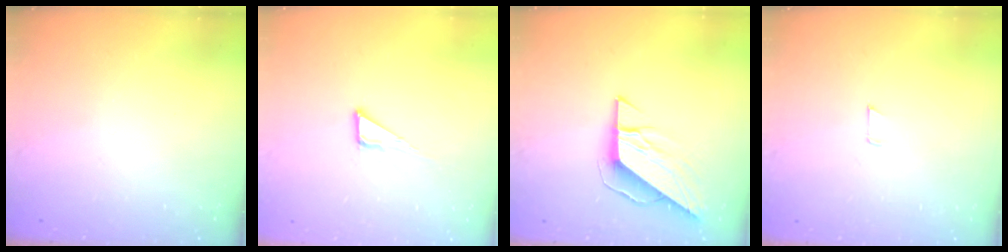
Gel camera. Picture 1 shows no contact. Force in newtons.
{"total": 5.0, "press": 5.0, "slide": 0.1}
{"total": 11.1, "press": 11.0, "slide": 1.2}
{"total": 3.6, "press": 3.6, "slide": 0.3}